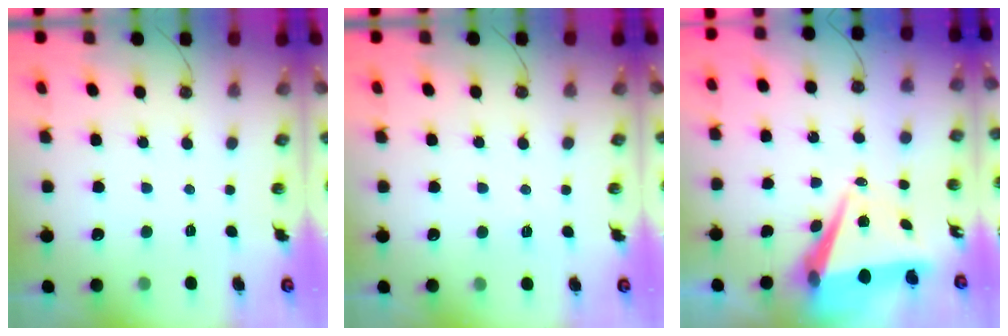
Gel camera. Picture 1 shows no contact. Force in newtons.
{"total": 5.6, "press": 3.3, "slide": 4.5}
{"total": 9.5, "press": 8.6, "slide": 4.0}